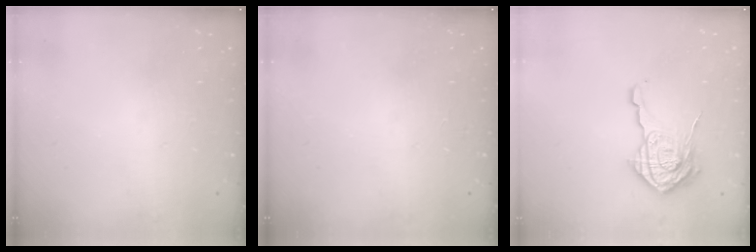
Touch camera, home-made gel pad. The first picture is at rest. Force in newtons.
{"total": 0.0}
{"total": 15.0, "press": 15.0, "slide": 0.6}